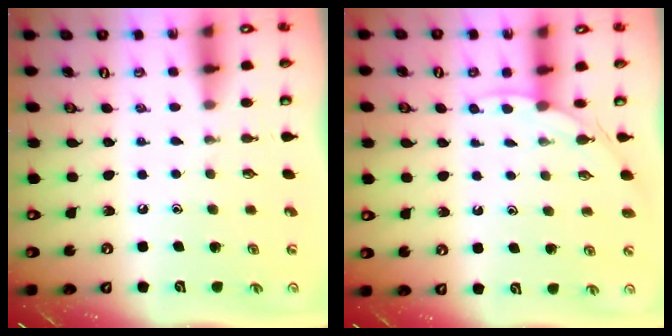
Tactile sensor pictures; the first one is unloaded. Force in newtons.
{"total": 2.9, "press": 2.9, "slide": 0.4}